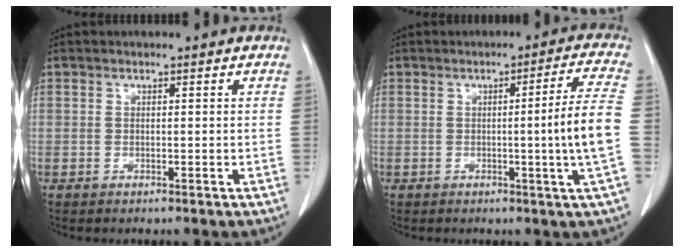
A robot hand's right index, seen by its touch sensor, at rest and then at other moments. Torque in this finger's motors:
{"motor_torque": [0.85, -0.26, 0.42, 0.06]}